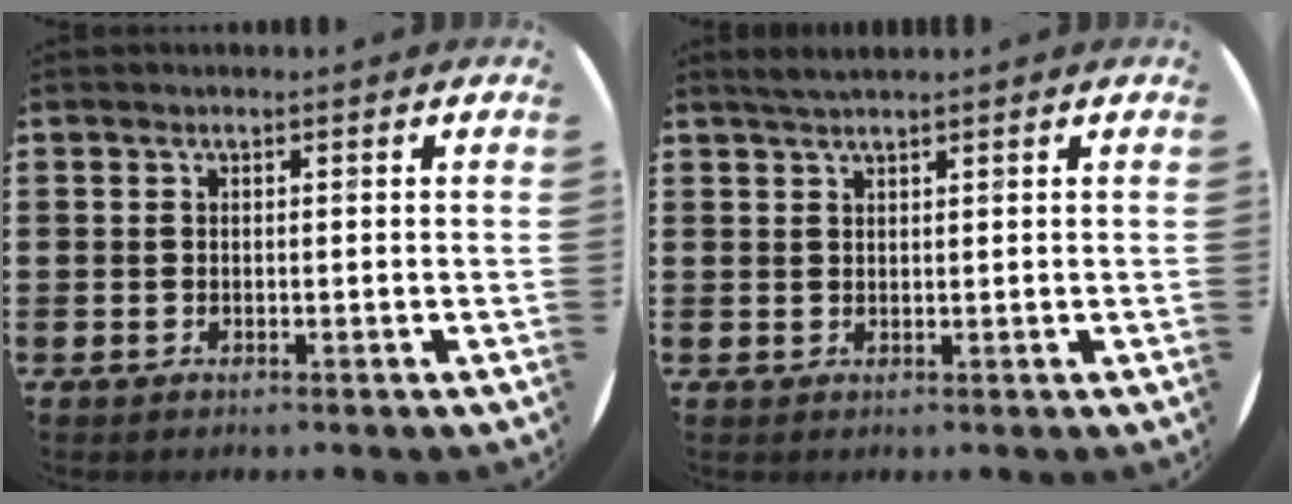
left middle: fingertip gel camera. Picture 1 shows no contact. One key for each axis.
{"total": 1.5, "fx": 1.3, "fy": 0.0, "fz": 0.6, "tx": -0.011, "ty": 0.002, "tz": 0.025}